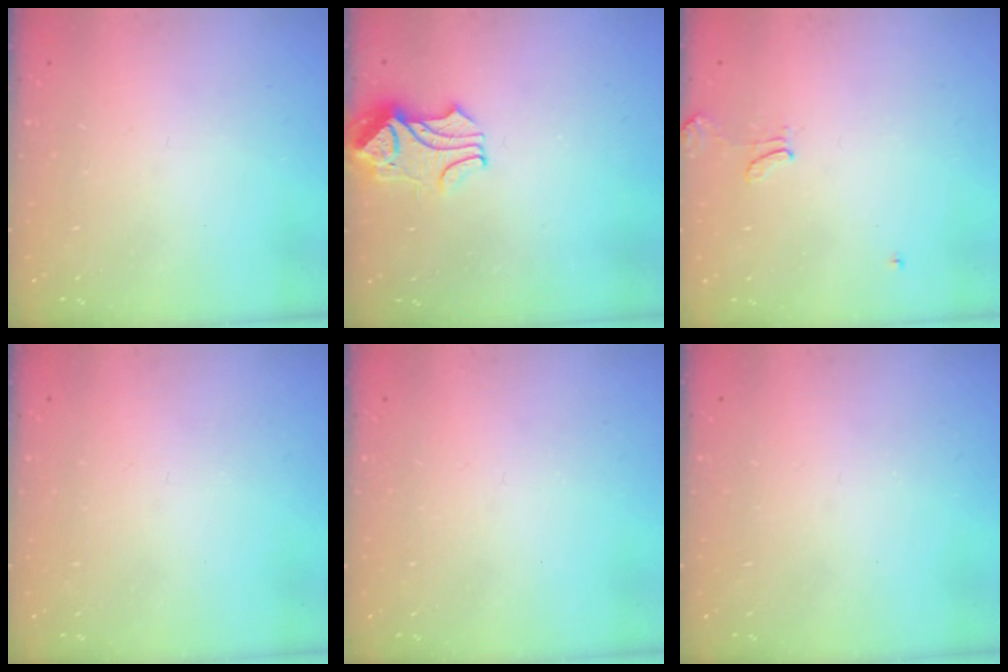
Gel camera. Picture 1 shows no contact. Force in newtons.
{"total": 2.3, "press": 2.2, "slide": 0.7}
{"total": 0.0}
{"total": 0.0}
{"total": 0.0}
{"total": 0.0}